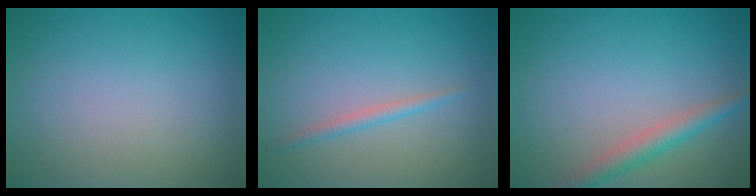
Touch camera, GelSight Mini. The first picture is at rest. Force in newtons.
{"total": 1.2, "press": 1.2, "slide": 0.0}
{"total": 2.9, "press": 2.9, "slide": 0.1}